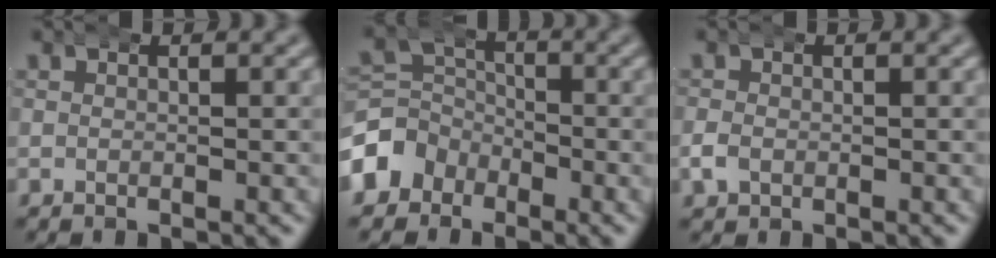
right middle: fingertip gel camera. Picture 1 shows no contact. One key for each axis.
{"total": 5.7, "fx": -2.2, "fy": 5.0, "fz": 1.5, "tx": -0.040, "ty": -0.020, "tz": -0.041}
{"total": 1.3, "fx": -0.4, "fy": 1.2, "fz": 0.5, "tx": -0.018, "ty": 0.004, "tz": -0.010}